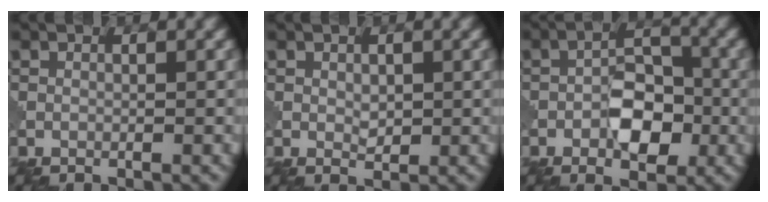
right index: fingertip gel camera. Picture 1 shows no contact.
{"total": 1.3, "force": [0.6, 0.8, 0.8], "torque": [-0.015, -0.003, 0.018]}
{"total": 4.4, "force": [-1.1, 2.5, 3.4], "torque": [-0.048, 0.010, -0.014]}